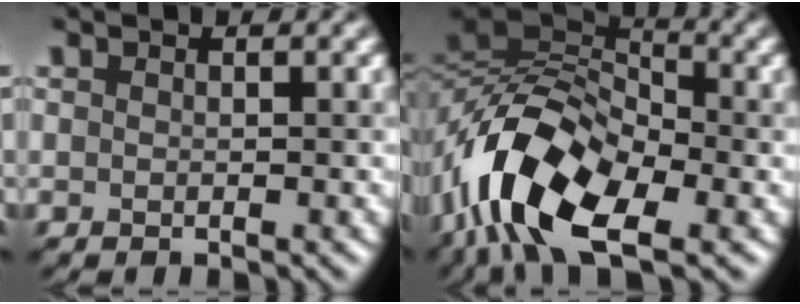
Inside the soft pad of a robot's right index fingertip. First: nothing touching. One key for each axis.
{"total": 13.8, "fx": -5.4, "fy": 7.3, "fz": 10.4, "tx": -0.200, "ty": 0.012, "tz": -0.115}